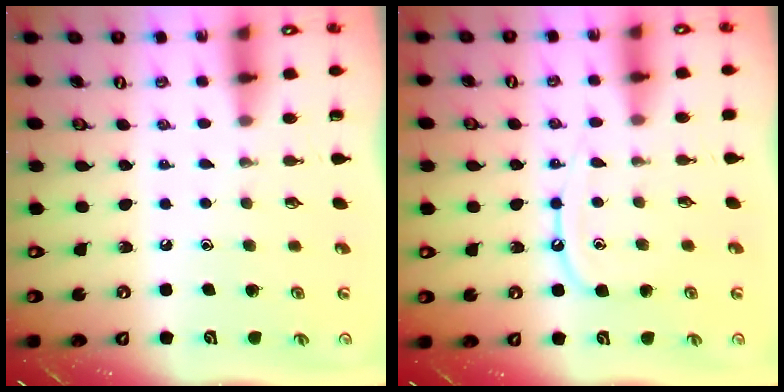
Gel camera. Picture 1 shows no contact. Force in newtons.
{"total": 8.9, "press": 8.9, "slide": 0.6}